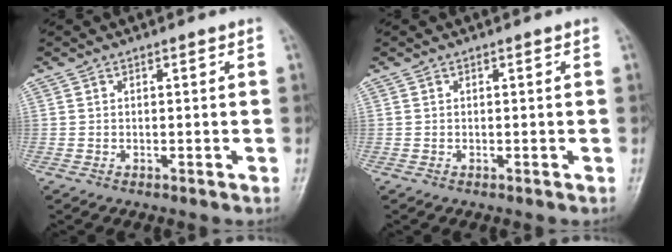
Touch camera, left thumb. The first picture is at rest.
{"total": 0.0}